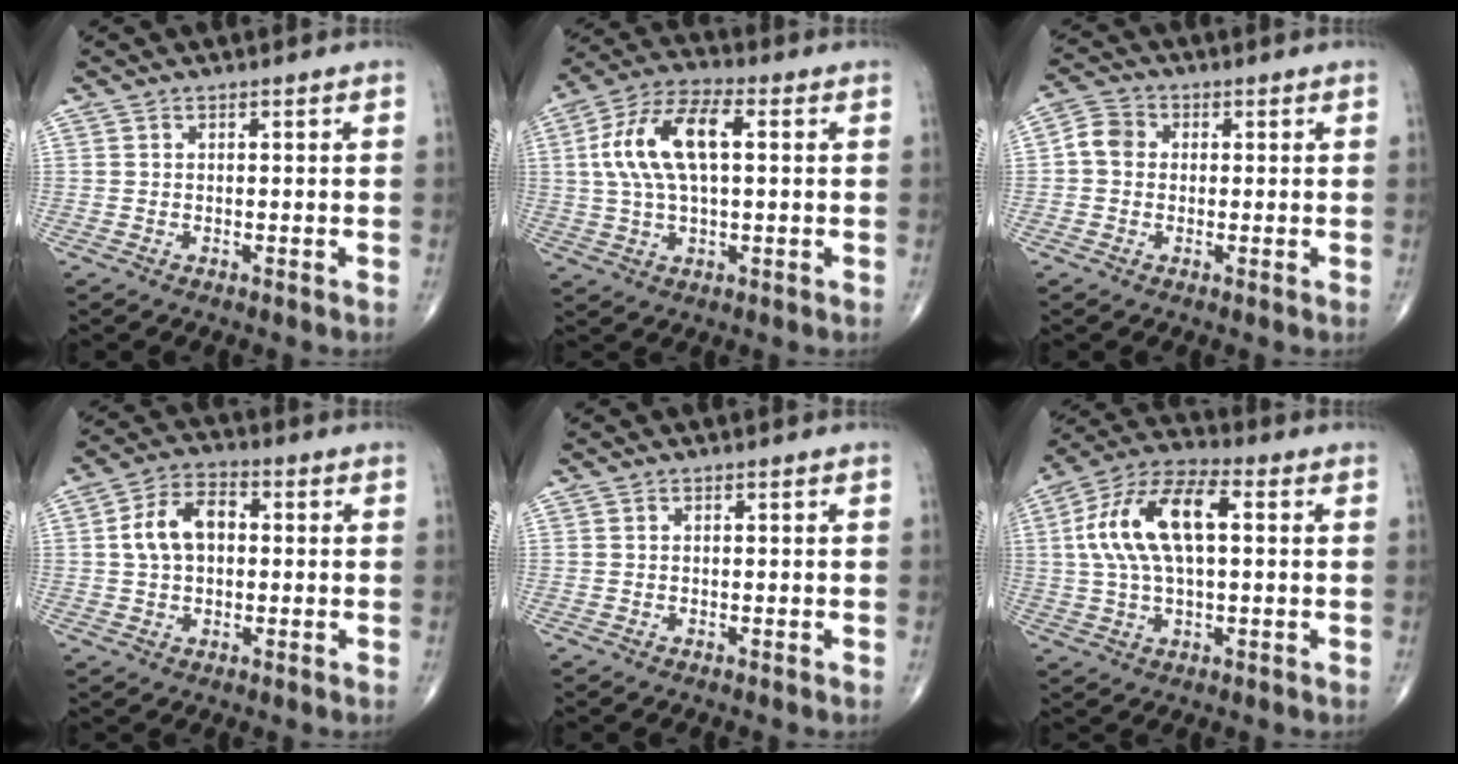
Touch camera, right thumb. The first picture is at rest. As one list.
[{"total": 13.8, "force": [2.3, 6.3, 12.1], "torque": [-0.243, 0.025, 0.042]}, {"total": 4.5, "force": [0.0, 3.9, 2.2], "torque": [-0.031, 0.013, -0.008]}, {"total": 8.7, "force": [0.9, 5.7, 6.6], "torque": [-0.116, 0.024, 0.010]}, {"total": 0.0}, {"total": 15.6, "force": [2.5, 7.3, 13.6], "torque": [-0.269, 0.031, 0.041]}]